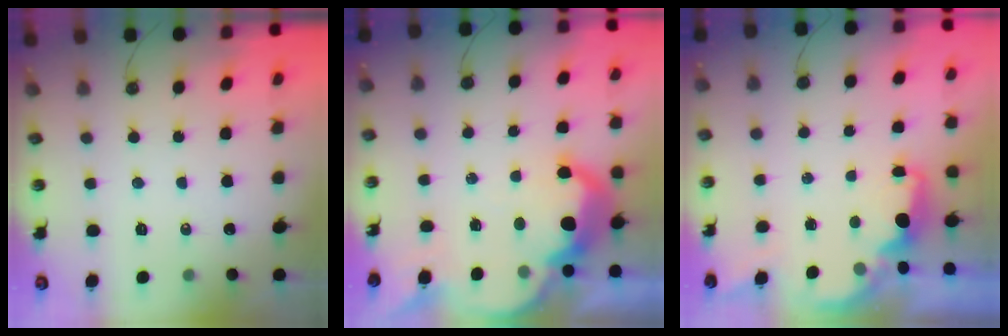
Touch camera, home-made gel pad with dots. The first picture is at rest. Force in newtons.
{"total": 13.7, "press": 13.6, "slide": 0.7}
{"total": 2.0, "press": 1.9, "slide": 0.7}